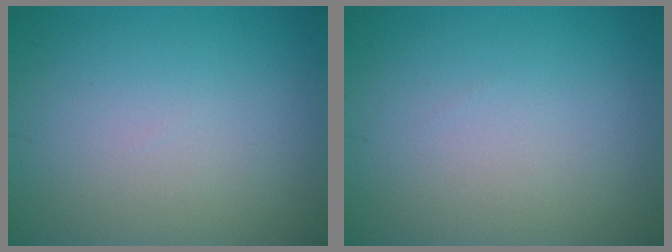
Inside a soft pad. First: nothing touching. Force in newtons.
{"total": 0.0}